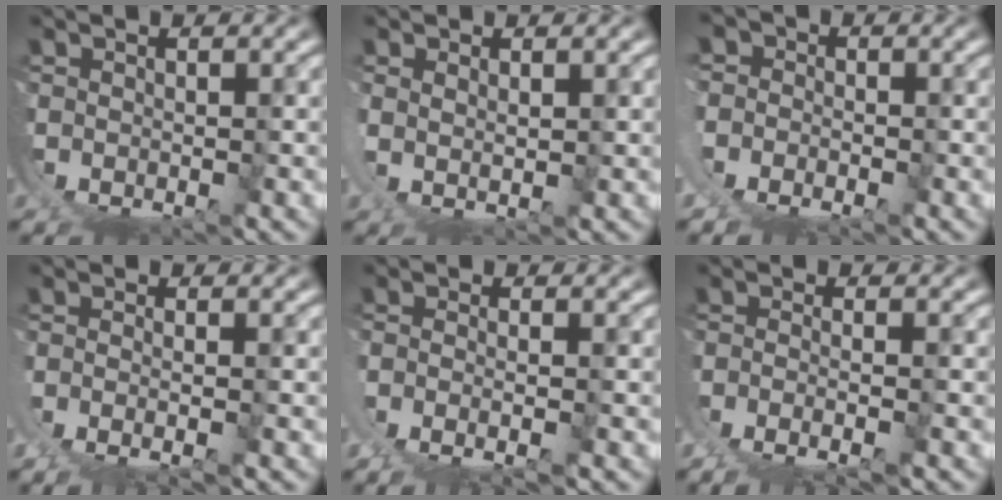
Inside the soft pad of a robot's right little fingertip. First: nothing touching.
{"total": 2.6, "force": [2.1, 0.2, 1.6], "torque": [-0.036, -0.004, 0.042]}
{"total": 4.2, "force": [0.3, 4.0, 1.2], "torque": [-0.034, -0.005, -0.003]}
{"total": 2.2, "force": [0.0, -0.1, 2.2], "torque": [-0.049, -0.012, 0.009]}
{"total": 2.5, "force": [0.3, 0.4, 2.5], "torque": [-0.061, -0.015, 0.015]}
{"total": 2.9, "force": [-0.6, 0.9, 2.7], "torque": [-0.056, -0.016, -0.002]}